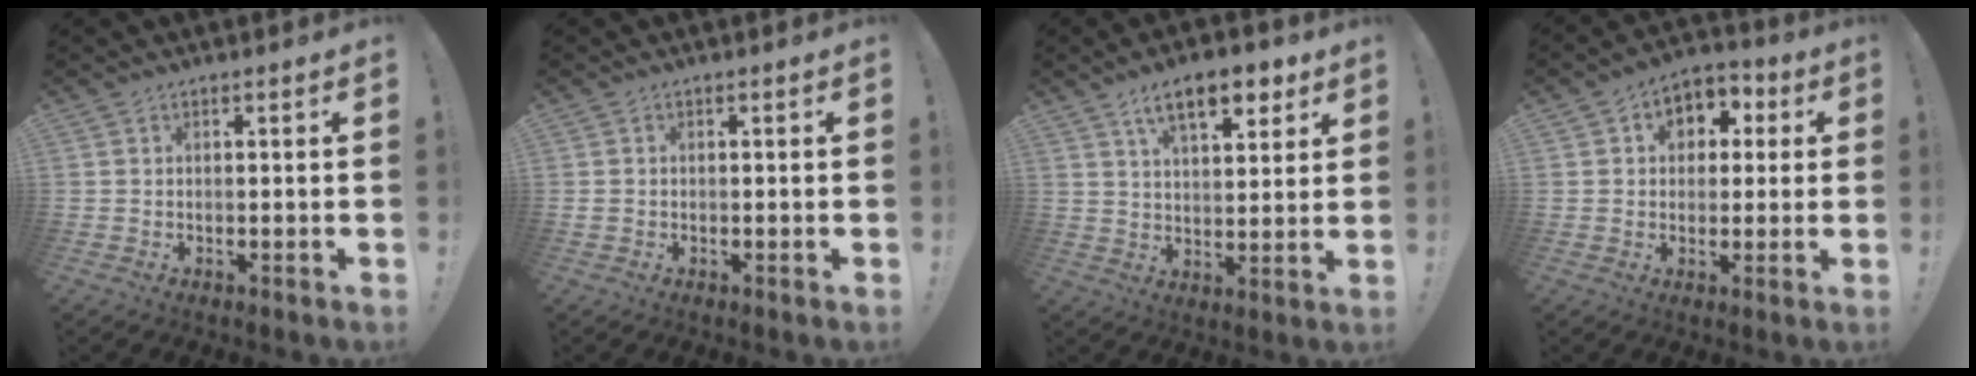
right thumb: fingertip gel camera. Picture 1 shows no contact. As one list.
[{"total": 0.9, "force": [-0.2, 0.8, 0.3], "torque": [-0.008, 0.004, -0.003]}, {"total": 12.3, "force": [7.0, 5.1, 8.6], "torque": [-0.128, -0.025, 0.121]}, {"total": 6.9, "force": [0.6, 6.2, 2.9], "torque": [-0.038, 0.006, 0.017]}]